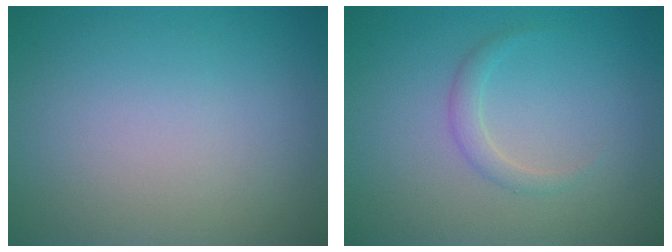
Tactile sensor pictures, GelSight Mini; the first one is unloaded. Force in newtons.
{"total": 1.2, "press": 1.2, "slide": 0.0}